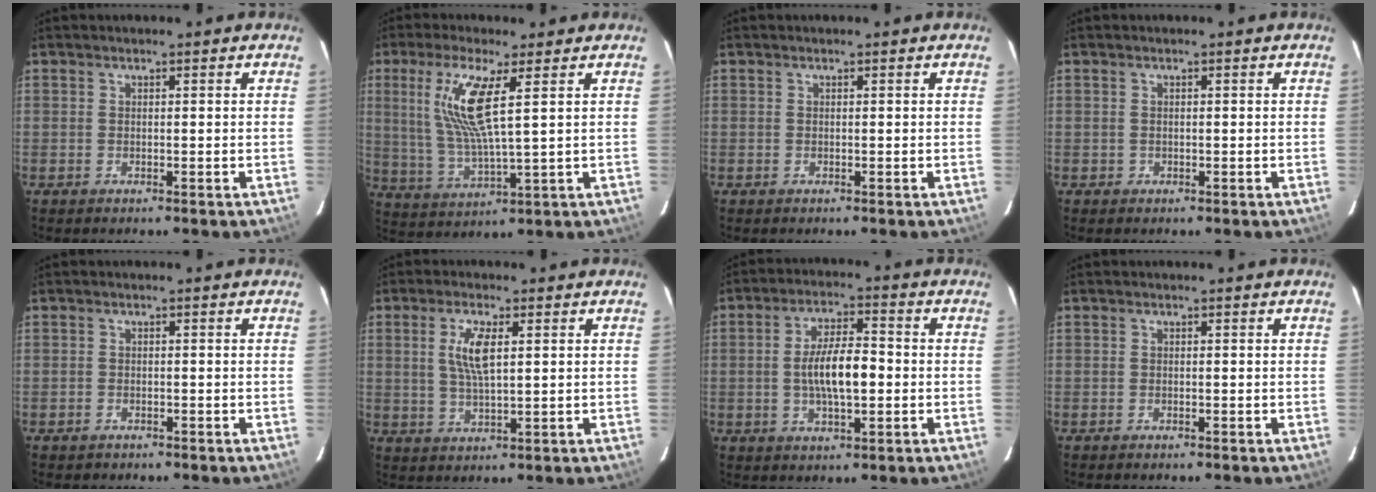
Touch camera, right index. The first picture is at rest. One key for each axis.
{"total": 11.4, "fx": 4.0, "fy": 1.6, "fz": 10.5, "tx": -0.210, "ty": -0.006, "tz": 0.088}
{"total": 0.0}
{"total": 1.5, "fx": -0.6, "fy": 1.4, "fz": 0.1, "tx": 0.002, "ty": 0.003, "tz": -0.003}
{"total": 1.2, "fx": -0.9, "fy": 0.9, "fz": 0.1, "tx": -0.006, "ty": 0.003, "tz": -0.010}
{"total": 6.1, "fx": 1.6, "fy": 1.8, "fz": 5.7, "tx": -0.111, "ty": 0.001, "tz": 0.033}
{"total": 9.1, "fx": -0.9, "fy": 3.0, "fz": 8.5, "tx": -0.157, "ty": 0.004, "tz": -0.012}
{"total": 0.0}